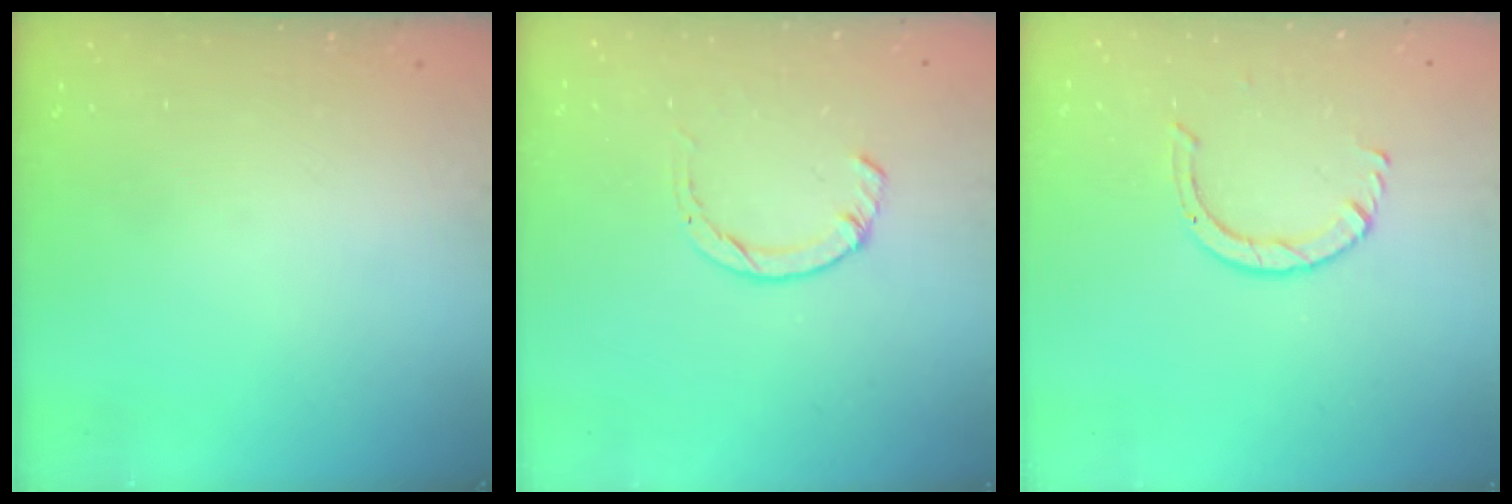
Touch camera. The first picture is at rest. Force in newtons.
{"total": 2.3, "press": 2.3, "slide": 0.5}
{"total": 4.4, "press": 4.3, "slide": 0.4}